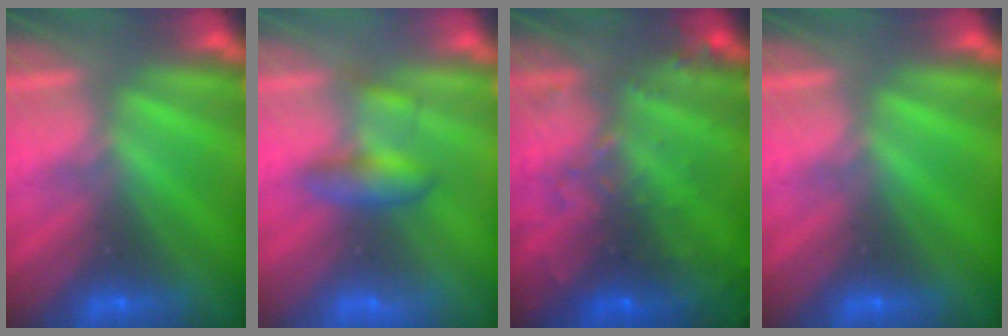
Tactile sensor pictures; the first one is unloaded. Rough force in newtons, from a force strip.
{"total": 2.1}
{"total": 7.1}
{"total": 0.0}